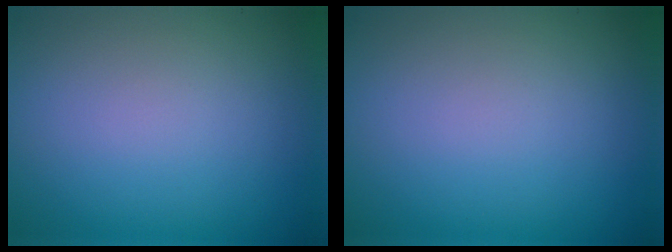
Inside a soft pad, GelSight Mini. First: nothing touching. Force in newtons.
{"total": 0.0}